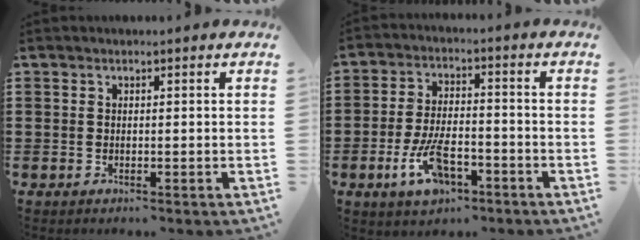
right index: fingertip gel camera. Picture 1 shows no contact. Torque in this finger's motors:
{"motor_torque": [1.16, 0.98, 0.26, 0.16]}